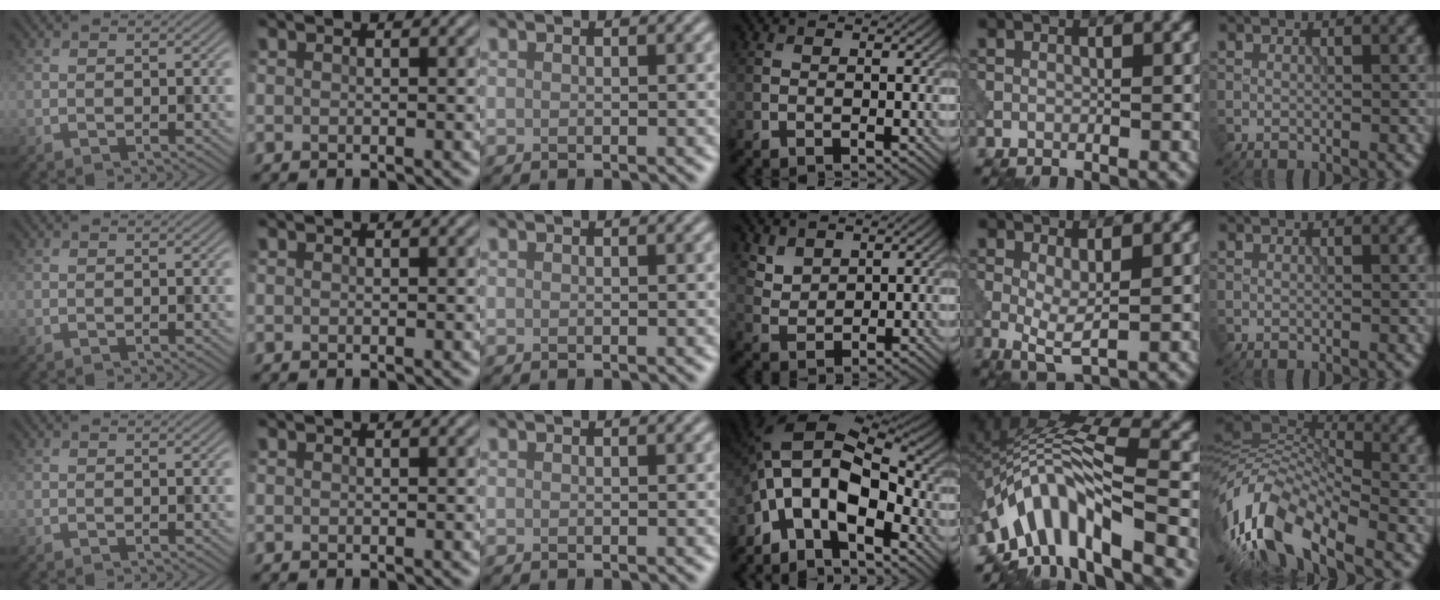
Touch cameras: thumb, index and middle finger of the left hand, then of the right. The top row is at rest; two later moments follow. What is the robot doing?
{"motion": "dispense", "object": "pipette"}